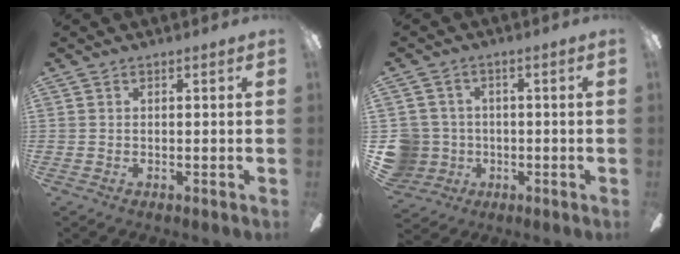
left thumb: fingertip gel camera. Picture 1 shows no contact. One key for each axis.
{"total": 8.1, "fx": -0.9, "fy": 7.9, "fz": 1.6, "tx": -0.071, "ty": 0.012, "tz": -0.011}